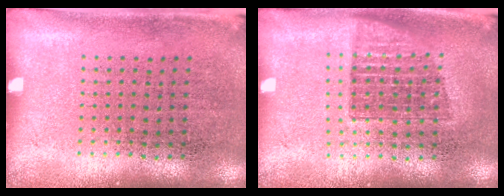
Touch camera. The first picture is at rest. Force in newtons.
{"total": 1.4, "press": 1.2, "slide": 0.8}